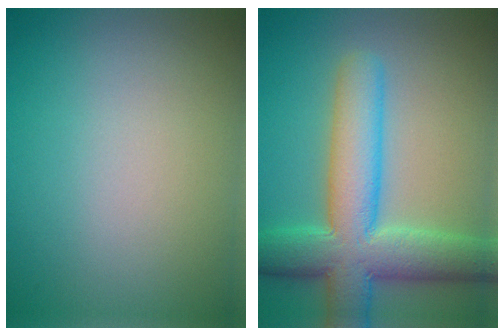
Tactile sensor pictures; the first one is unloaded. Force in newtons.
{"total": 9.3, "press": 9.3, "slide": 0.4}